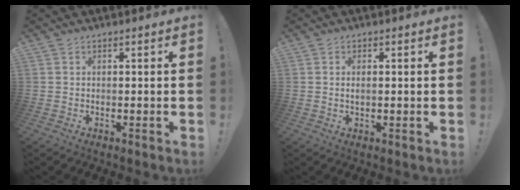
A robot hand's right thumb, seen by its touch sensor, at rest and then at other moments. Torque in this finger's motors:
{"motor_torque": [-0.44, -0.15, -0.05, 0.18, 0.11]}